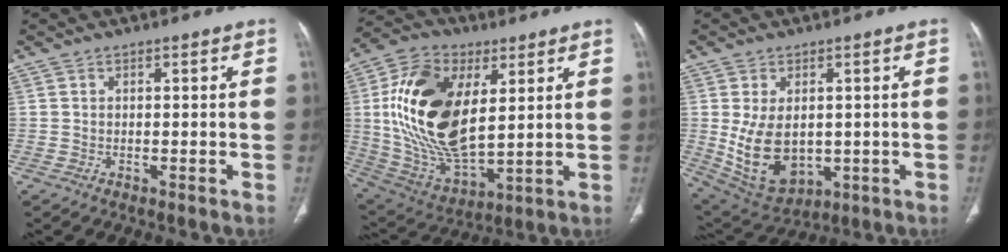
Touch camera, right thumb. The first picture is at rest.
{"total": 22.8, "force": [4.9, 12.3, 18.5], "torque": [-0.346, -0.021, 0.094]}
{"total": 12.3, "force": [-0.3, 8.0, 9.4], "torque": [-0.158, -0.010, 0.026]}